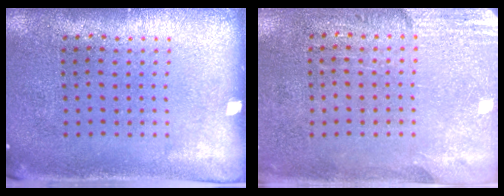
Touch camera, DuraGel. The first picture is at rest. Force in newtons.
{"total": 2.8, "press": 2.4, "slide": 1.3}